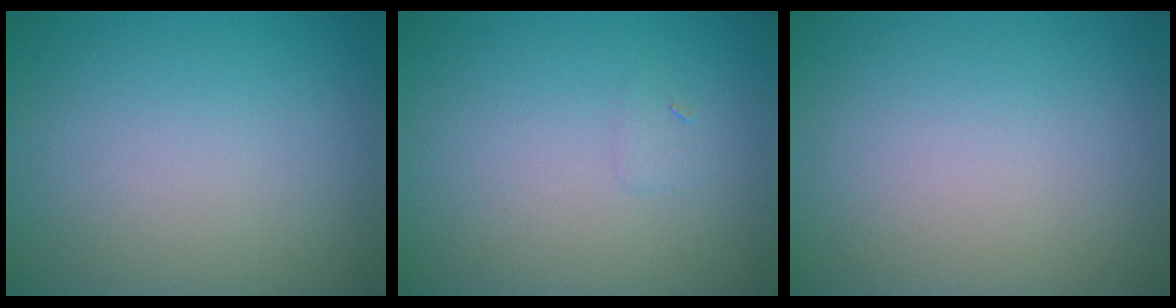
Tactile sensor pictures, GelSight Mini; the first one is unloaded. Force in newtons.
{"total": 0.5, "press": 0.5, "slide": 0.1}
{"total": 0.0}